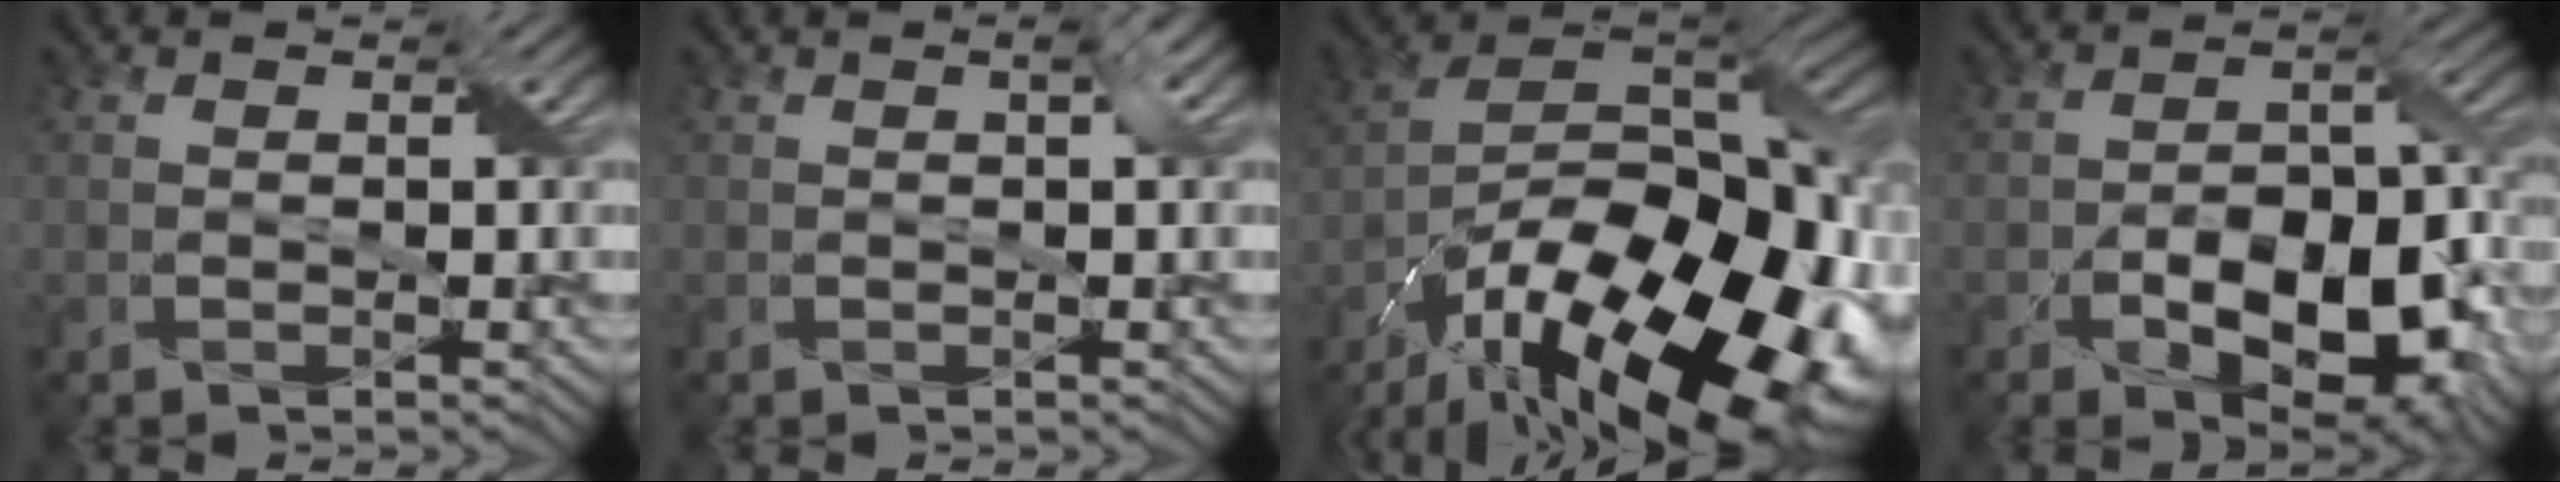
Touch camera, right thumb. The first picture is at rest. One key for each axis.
{"total": 0.9, "fx": 0.2, "fy": 0.0, "fz": 0.9, "tx": -0.016, "ty": 0.005, "tz": 0.004}
{"total": 21.3, "fx": -12.6, "fy": 9.6, "fz": 14.3, "tx": -0.248, "ty": -0.037, "tz": -0.187}
{"total": 12.8, "fx": -5.6, "fy": 6.7, "fz": 9.4, "tx": -0.151, "ty": -0.024, "tz": -0.089}